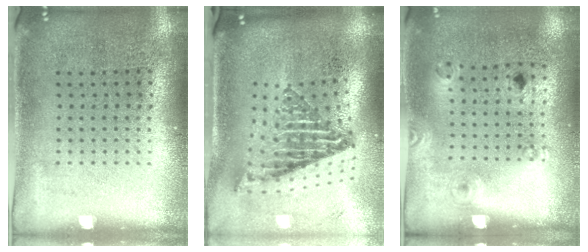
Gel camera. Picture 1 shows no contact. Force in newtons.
{"total": 2.4, "press": 1.6, "slide": 1.8}
{"total": 1.3, "press": 0.9, "slide": 1.0}